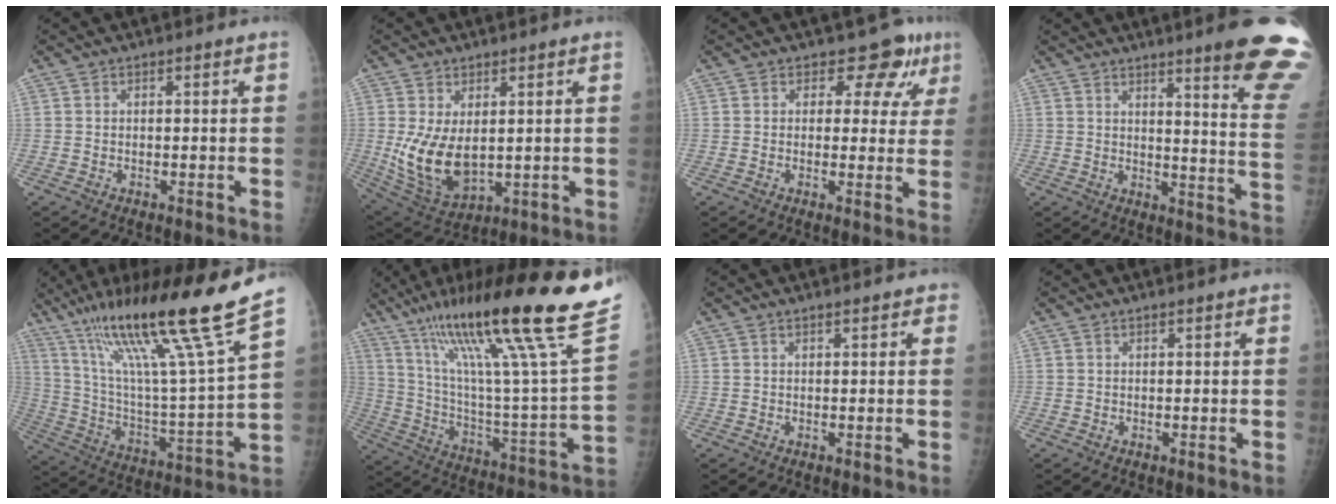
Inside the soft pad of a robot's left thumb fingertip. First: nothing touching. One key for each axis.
{"total": 11.3, "fx": 0.7, "fy": 6.9, "fz": 9.0, "tx": -0.160, "ty": -0.018, "tz": 0.036}
{"total": 6.9, "fx": 4.0, "fy": 4.8, "fz": 2.9, "tx": 0.002, "ty": -0.016, "tz": 0.035}
{"total": 17.6, "fx": 12.4, "fy": 1.0, "fz": 12.4, "tx": -0.130, "ty": -0.086, "tz": 0.146}
{"total": 25.7, "fx": 17.4, "fy": 0.2, "fz": 18.9, "tx": -0.301, "ty": -0.071, "tz": 0.307}
{"total": 34.6, "fx": 21.7, "fy": 3.5, "fz": 26.7, "tx": -0.399, "ty": -0.053, "tz": 0.357}
{"total": 1.5, "fx": 1.1, "fy": 0.5, "fz": 0.9, "tx": -0.006, "ty": 0.000, "tz": 0.011}
{"total": 0.6, "fx": 0.5, "fy": 0.1, "fz": 0.4, "tx": -0.007, "ty": -0.001, "tz": 0.008}